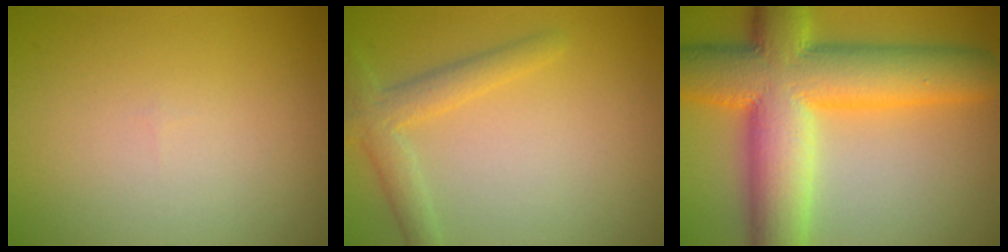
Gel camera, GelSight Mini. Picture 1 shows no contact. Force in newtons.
{"total": 2.9, "press": 2.9, "slide": 0.2}
{"total": 13.6, "press": 13.6, "slide": 0.3}